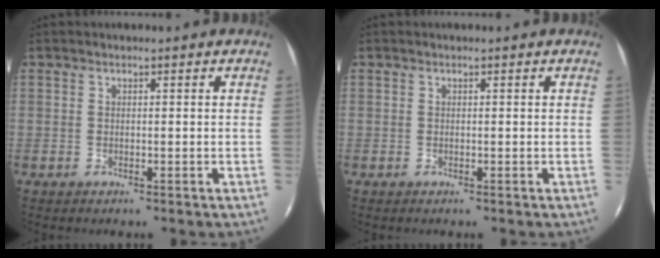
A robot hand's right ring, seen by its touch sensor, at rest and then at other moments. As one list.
[{"total": 0.0}]